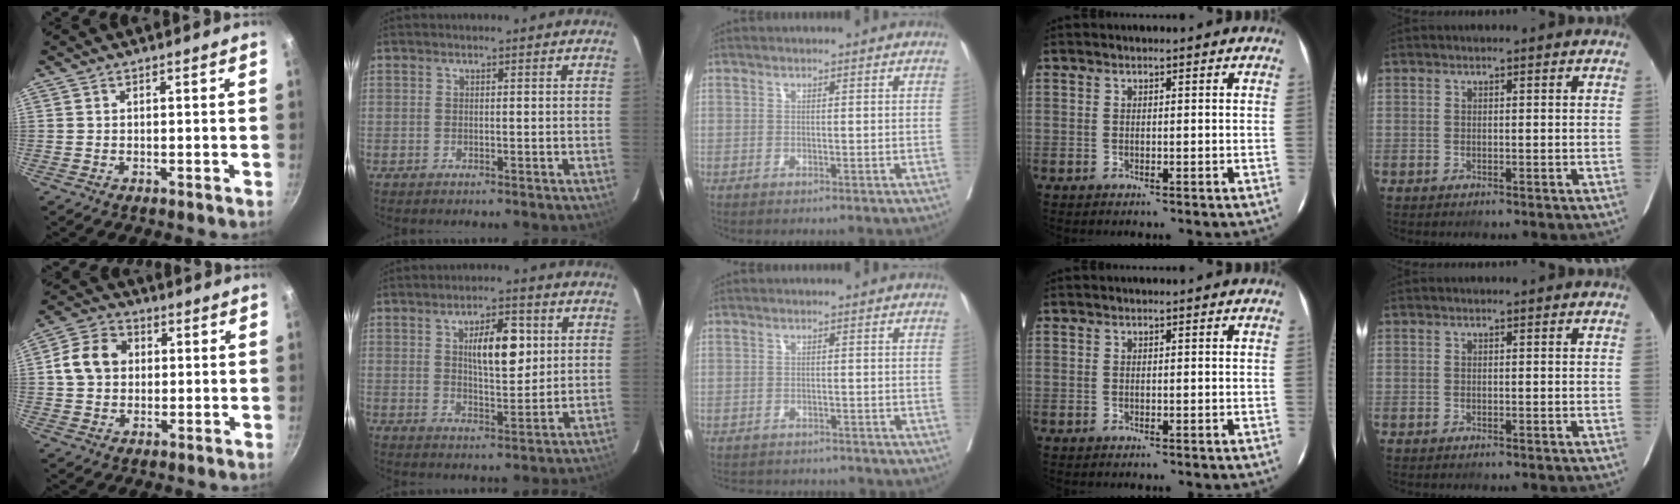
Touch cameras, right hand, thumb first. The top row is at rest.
{"thumb": {"total": 9.4, "force": [1.1, 7.5, 5.4], "torque": [-0.087, 0.017, 0.013]}, "index": {"total": 8.6, "force": [2.4, 2.8, 7.7], "torque": [-0.125, 0.007, 0.043]}, "middle": {"total": 7.3, "force": [-7.0, 1.7, 1.3], "torque": [-0.016, 0.002, -0.089]}}